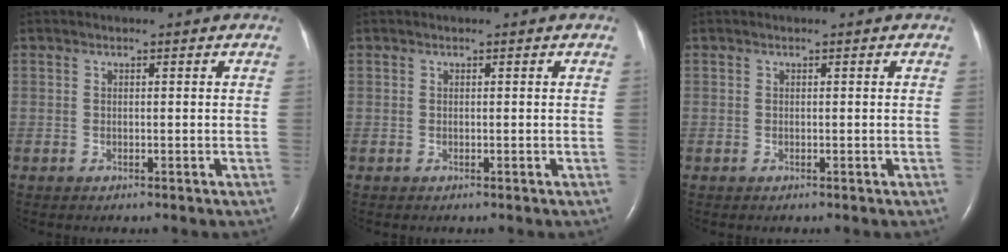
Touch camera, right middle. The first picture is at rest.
{"total": 0.0}
{"total": 0.0}